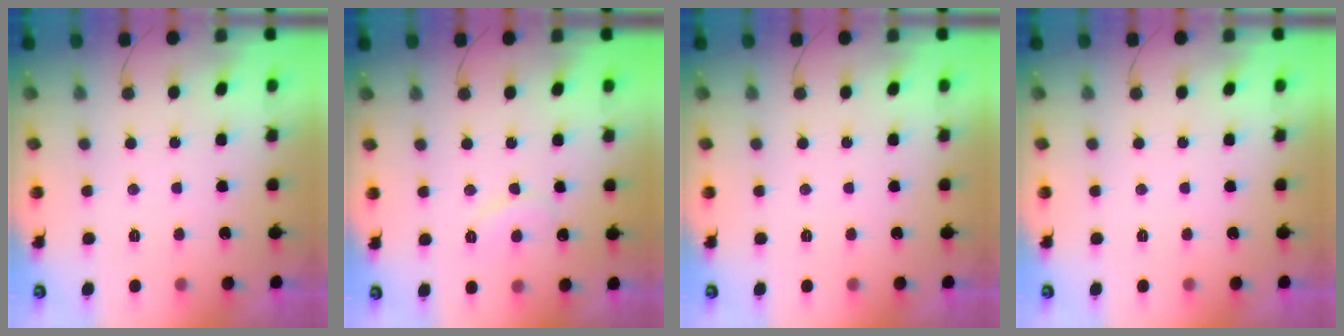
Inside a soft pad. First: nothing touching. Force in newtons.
{"total": 8.0, "press": 7.9, "slide": 0.6}
{"total": 0.0}
{"total": 0.0}